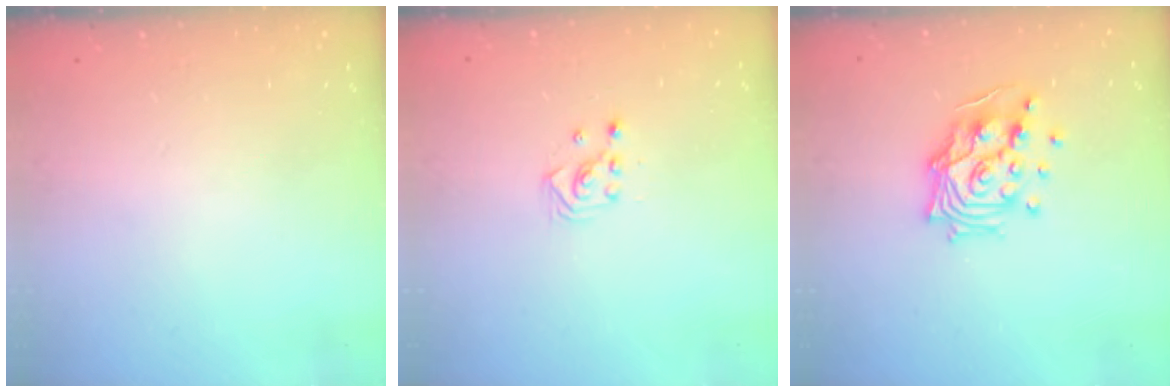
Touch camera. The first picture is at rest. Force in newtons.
{"total": 2.2, "press": 2.2, "slide": 0.2}
{"total": 13.8, "press": 13.6, "slide": 2.0}